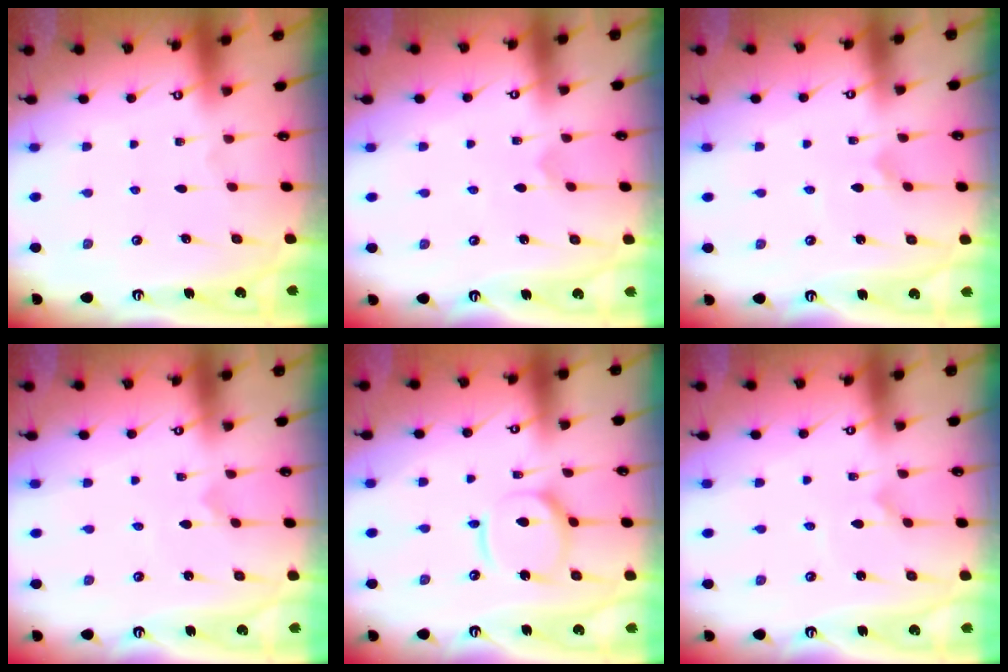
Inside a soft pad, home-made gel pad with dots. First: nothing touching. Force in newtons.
{"total": 2.4, "press": 2.4, "slide": 0.2}
{"total": 2.6, "press": 2.6, "slide": 0.3}
{"total": 0.0}
{"total": 11.6, "press": 11.5, "slide": 1.5}
{"total": 0.9, "press": 0.9, "slide": 0.1}